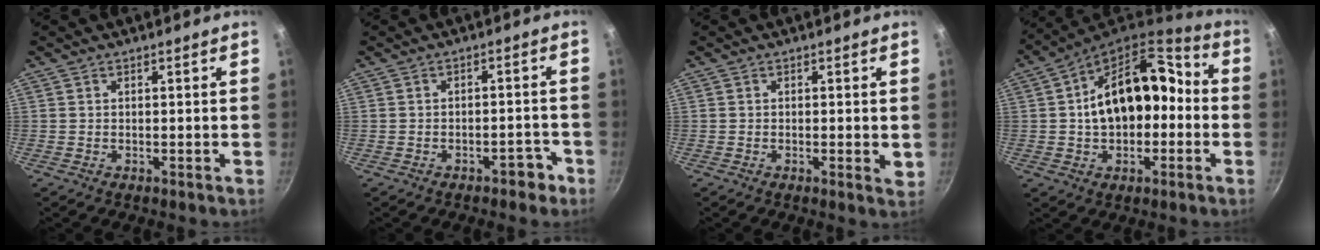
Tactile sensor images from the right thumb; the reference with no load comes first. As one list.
[{"total": 3.5, "force": [-2.3, 1.8, 1.9], "torque": [-0.008, 0.031, -0.018]}, {"total": 2.1, "force": [-0.1, 0.7, 2.0], "torque": [-0.028, -0.005, -0.002]}, {"total": 18.5, "force": [-0.3, 12.2, 14.0], "torque": [-0.202, 0.057, -0.007]}]